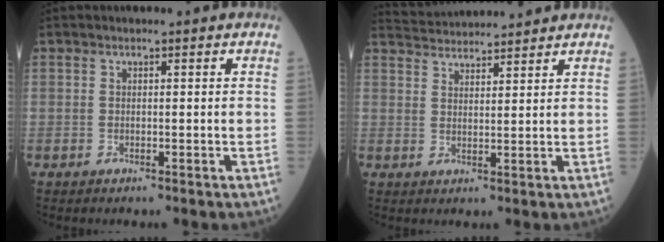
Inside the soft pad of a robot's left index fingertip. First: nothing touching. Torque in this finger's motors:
{"motor_torque": [0.92, -1.18, 0.04, 0.00]}